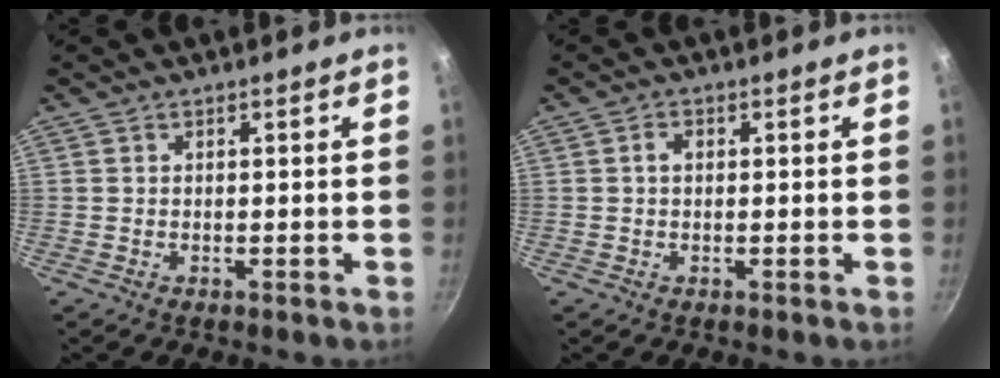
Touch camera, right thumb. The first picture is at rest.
{"total": 1.7, "force": [0.2, 1.2, 1.2], "torque": [-0.019, 0.006, 0.001]}